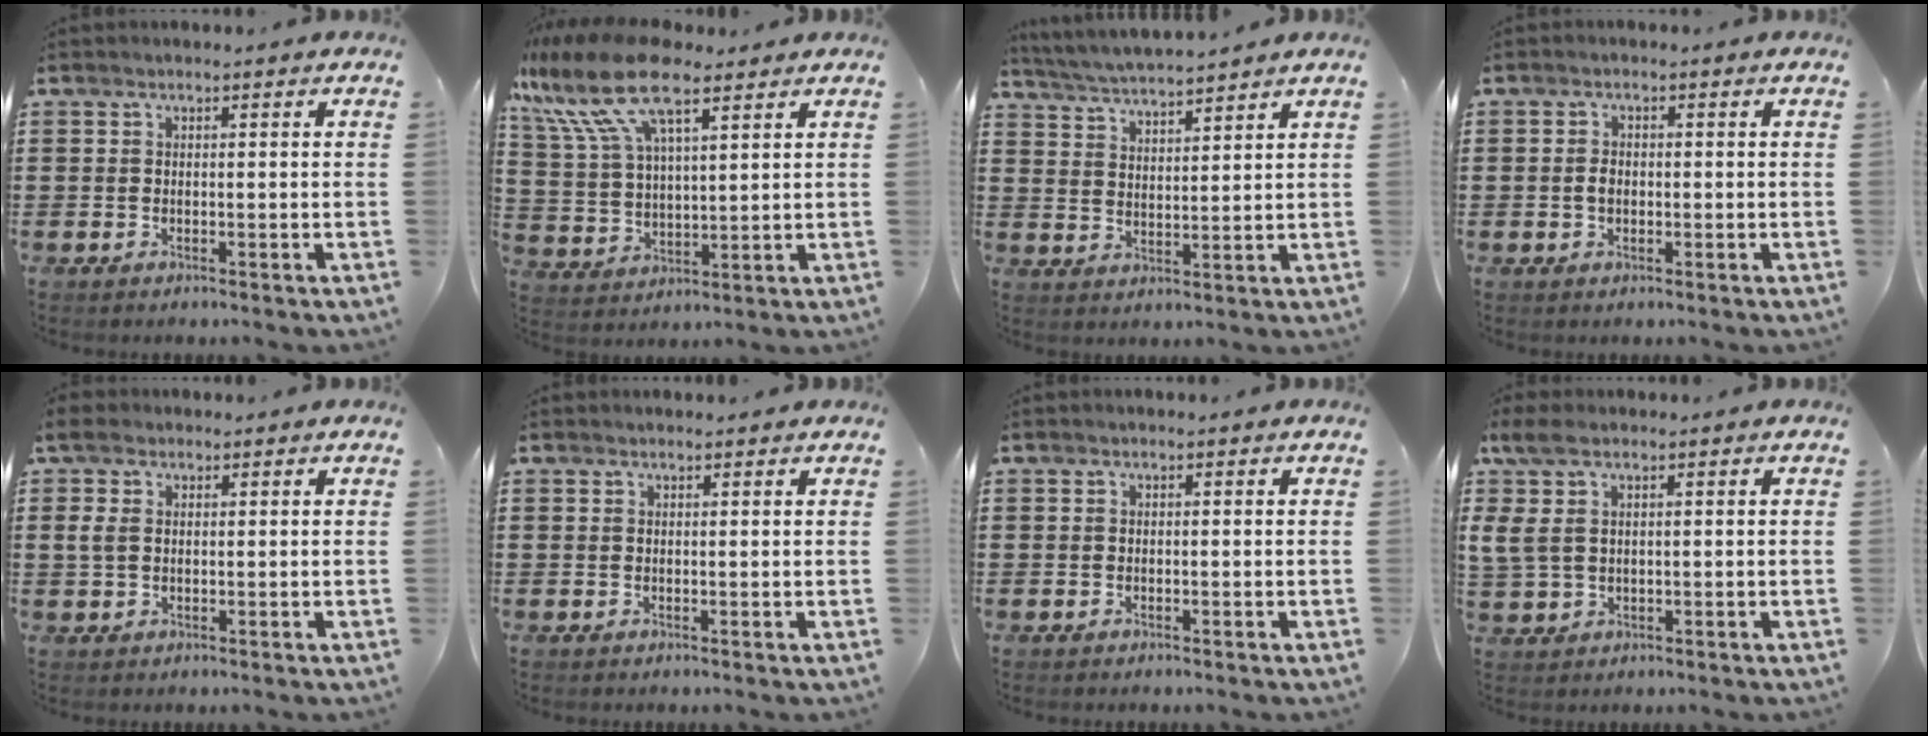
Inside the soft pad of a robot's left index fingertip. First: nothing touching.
{"total": 14.6, "force": [9.0, 5.7, 10.0], "torque": [-0.234, -0.010, 0.158]}
{"total": 4.2, "force": [4.1, -0.5, 0.7], "torque": [-0.031, -0.023, 0.070]}
{"total": 1.8, "force": [-0.2, 1.1, 1.4], "torque": [-0.030, 0.004, -0.005]}
{"total": 3.4, "force": [1.1, 2.2, 2.4], "torque": [-0.058, 0.008, 0.017]}
{"total": 0.6, "force": [0.6, 0.1, 0.1], "torque": [-0.003, -0.001, 0.012]}
{"total": 0.0}
{"total": 4.7, "force": [1.6, 2.8, 3.5], "torque": [-0.097, 0.003, 0.023]}